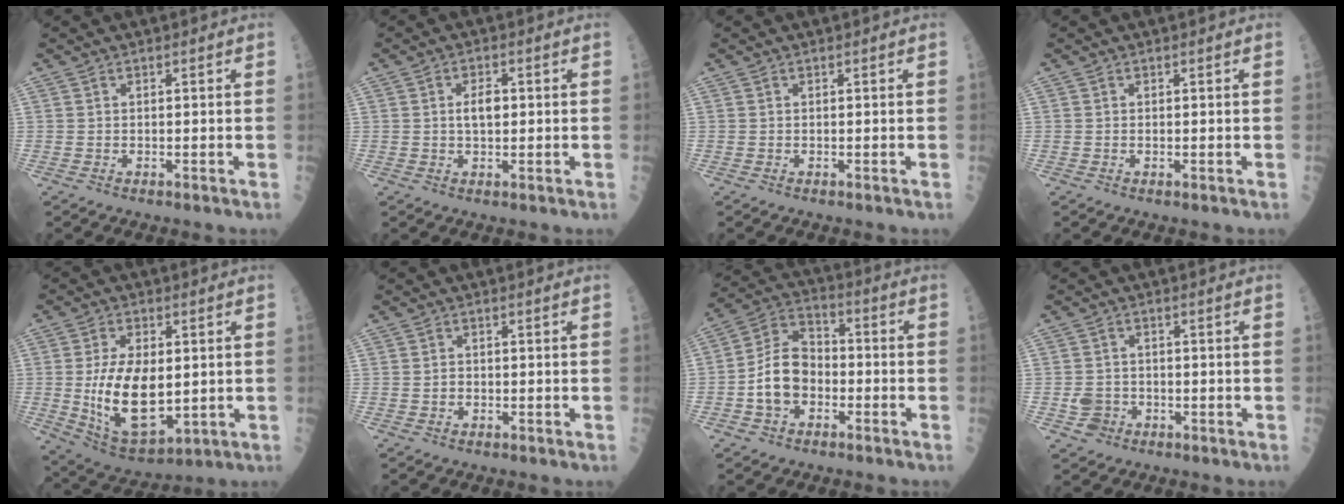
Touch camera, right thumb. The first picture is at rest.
{"total": 3.6, "force": [0.3, 1.9, 3.1], "torque": [-0.047, 0.000, 0.005]}
{"total": 0.0}
{"total": 0.0}
{"total": 15.9, "force": [-0.3, 8.4, 13.5], "torque": [-0.232, -0.015, 0.015]}
{"total": 1.3, "force": [-0.1, 1.1, 0.8], "torque": [-0.006, 0.004, -0.001]}
{"total": 11.0, "force": [-2.8, 7.6, 7.4], "torque": [-0.119, 0.040, -0.060]}
{"total": 3.4, "force": [-1.0, 3.1, 1.1], "torque": [-0.001, 0.007, -0.014]}